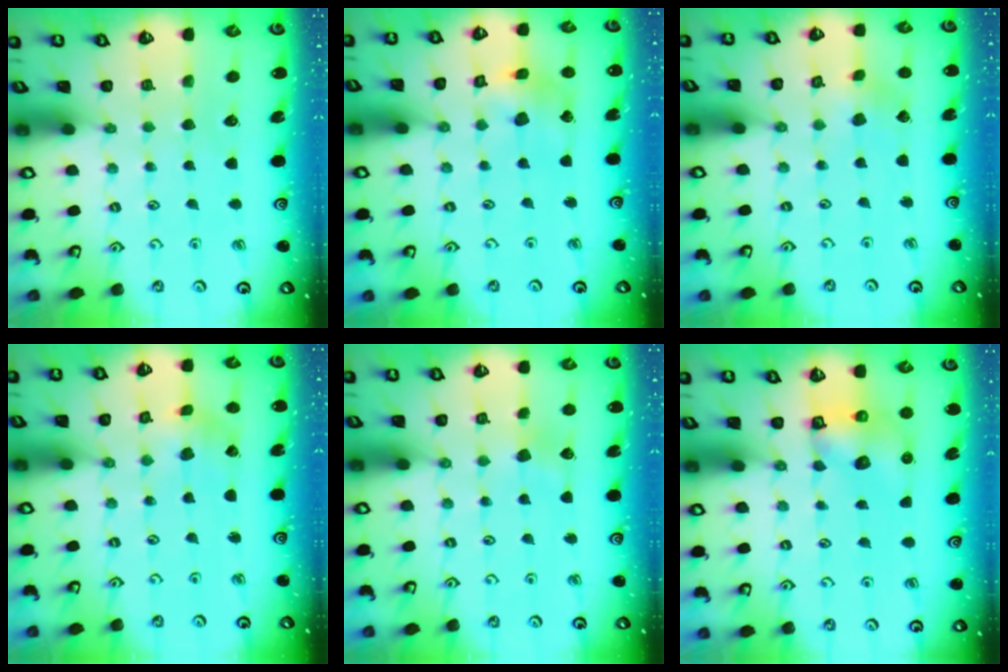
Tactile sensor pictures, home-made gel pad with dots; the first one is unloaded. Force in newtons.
{"total": 8.0, "press": 8.0, "slide": 0.9}
{"total": 2.2, "press": 2.2, "slide": 0.2}
{"total": 0.8, "press": 0.8, "slide": 0.2}
{"total": 4.4, "press": 4.4, "slide": 0.3}
{"total": 5.8, "press": 5.8, "slide": 0.2}